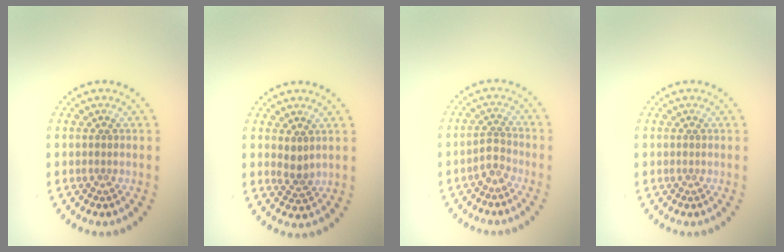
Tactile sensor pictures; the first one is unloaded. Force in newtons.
{"total": 1.5, "press": 1.3, "slide": 0.8}
{"total": 1.8, "press": 1.5, "slide": 1.1}
{"total": 0.0}